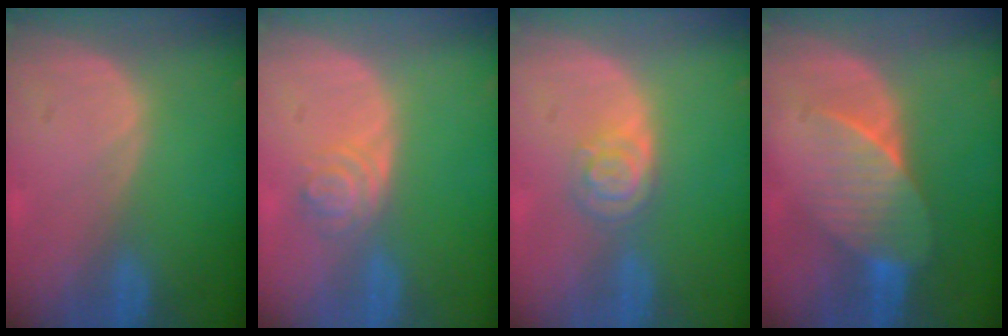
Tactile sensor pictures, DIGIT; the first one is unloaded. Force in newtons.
{"total": 4.0, "press": 3.5, "slide": 2.0}
{"total": 4.5, "press": 4.1, "slide": 1.8}
{"total": 7.4, "press": 6.9, "slide": 2.8}